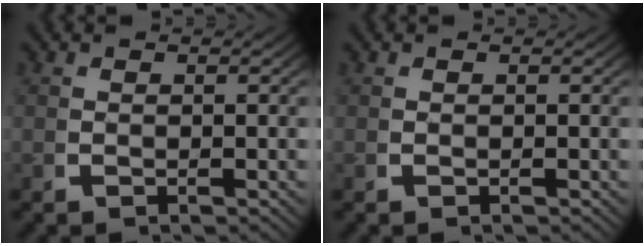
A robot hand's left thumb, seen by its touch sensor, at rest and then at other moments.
{"total": 0.0}